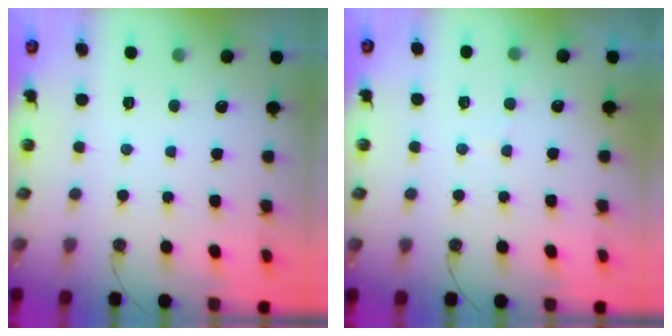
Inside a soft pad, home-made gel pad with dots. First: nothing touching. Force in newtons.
{"total": 4.6, "press": 4.5, "slide": 1.2}